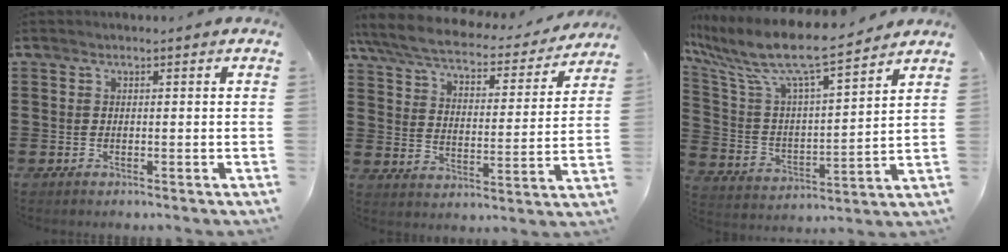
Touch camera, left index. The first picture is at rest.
{"total": 6.0, "force": [5.3, 0.8, 2.6], "torque": [-0.074, -0.032, 0.088]}
{"total": 10.0, "force": [8.2, 1.0, 5.6], "torque": [-0.143, -0.056, 0.136]}